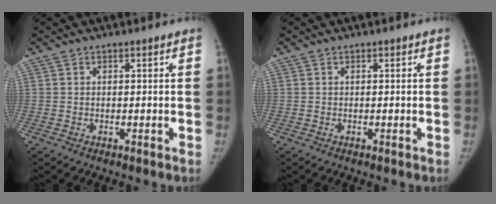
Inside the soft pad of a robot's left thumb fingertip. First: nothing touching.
{"total": 0.0}